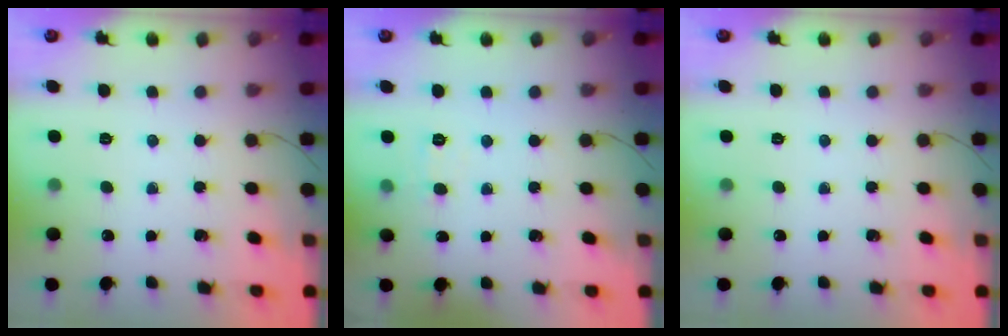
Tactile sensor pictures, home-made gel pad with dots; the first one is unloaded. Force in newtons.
{"total": 4.2, "press": 4.0, "slide": 1.2}
{"total": 0.0}